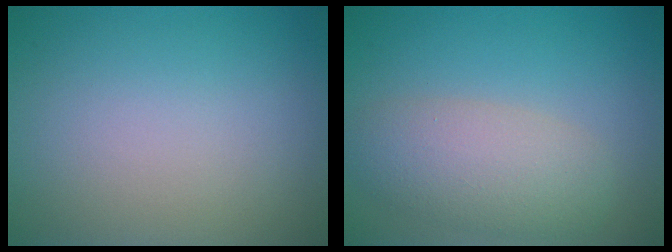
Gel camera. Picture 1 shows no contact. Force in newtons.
{"total": 4.6, "press": 4.6, "slide": 0.4}